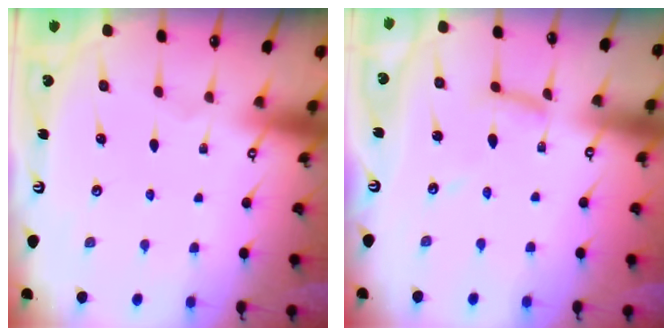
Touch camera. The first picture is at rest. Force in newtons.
{"total": 6.7, "press": 6.7, "slide": 0.4}